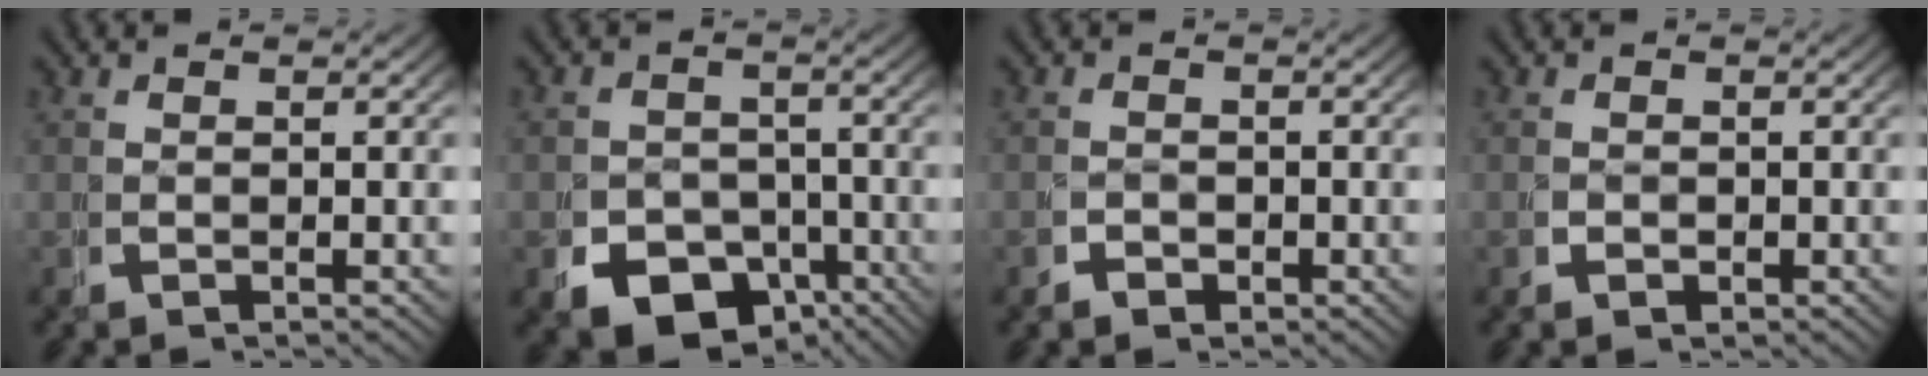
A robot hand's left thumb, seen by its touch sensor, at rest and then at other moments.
{"total": 10.2, "force": [-5.6, 7.3, 4.3], "torque": [-0.073, -0.045, -0.080]}
{"total": 1.4, "force": [-0.8, 1.1, 0.4], "torque": [-0.001, -0.005, -0.016]}
{"total": 1.1, "force": [-0.2, 1.0, 0.6], "torque": [-0.010, -0.004, -0.003]}